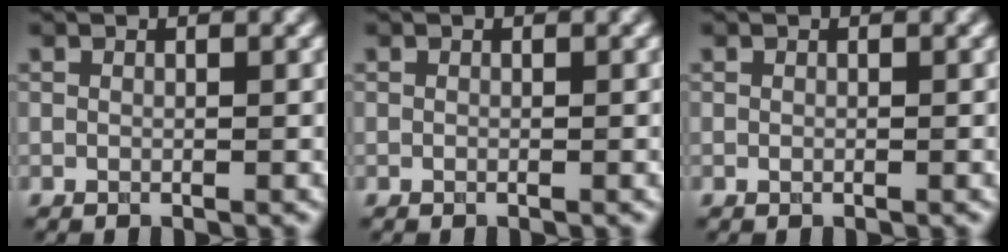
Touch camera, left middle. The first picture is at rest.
{"total": 0.0}
{"total": 0.0}